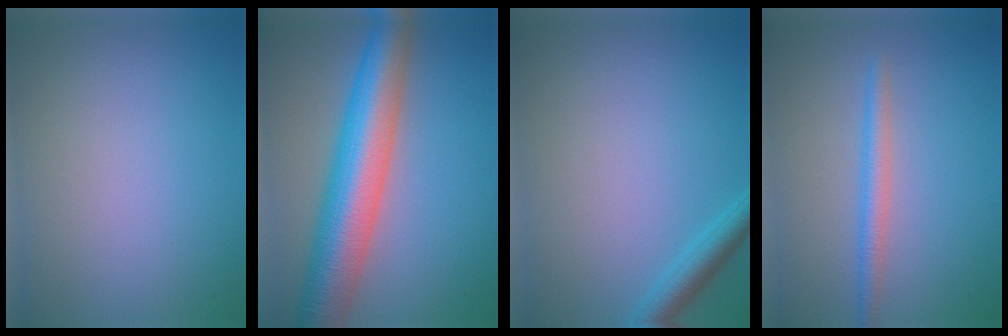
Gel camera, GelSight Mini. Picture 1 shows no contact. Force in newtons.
{"total": 9.8, "press": 9.8, "slide": 0.4}
{"total": 2.4, "press": 2.4, "slide": 0.2}
{"total": 2.1, "press": 2.1, "slide": 0.1}